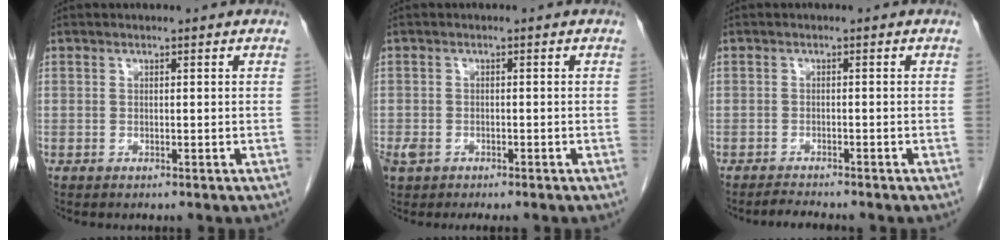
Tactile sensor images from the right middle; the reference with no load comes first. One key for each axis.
{"total": 2.6, "fx": -1.7, "fy": 1.4, "fz": 1.3, "tx": -0.028, "ty": -0.001, "tz": -0.023}
{"total": 1.9, "fx": -1.9, "fy": -0.3, "fz": 0.4, "tx": -0.017, "ty": -0.012, "tz": -0.032}